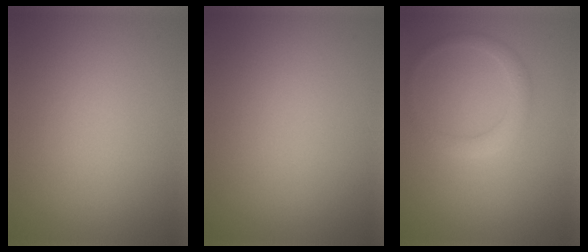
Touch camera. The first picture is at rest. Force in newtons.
{"total": 0.0}
{"total": 1.9, "press": 1.9, "slide": 0.1}